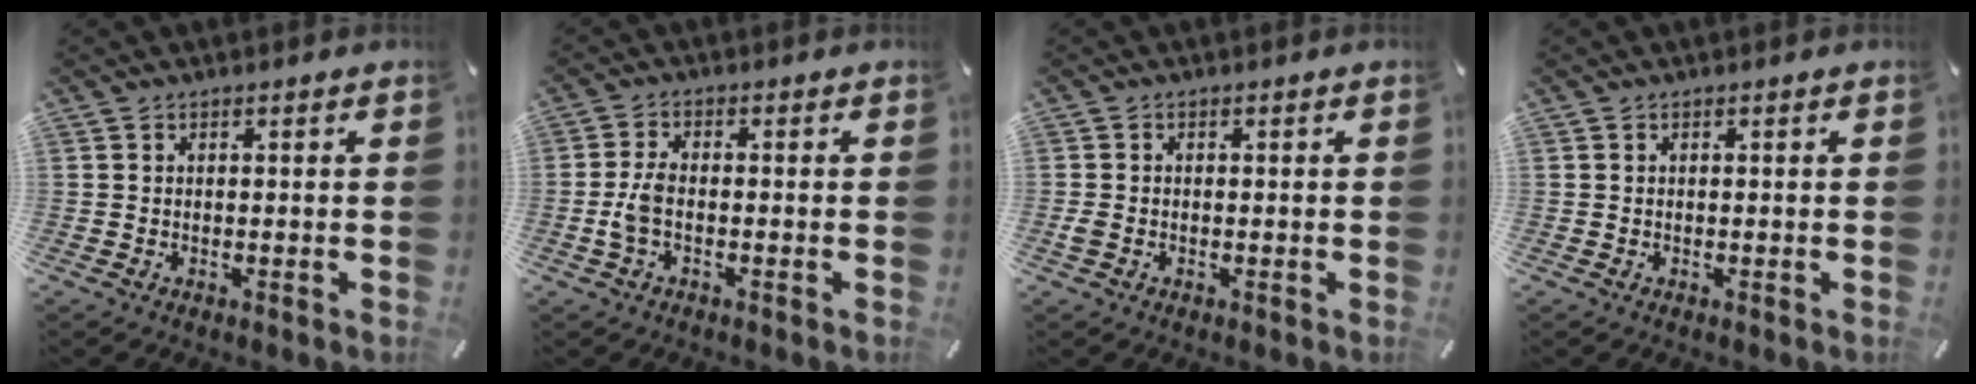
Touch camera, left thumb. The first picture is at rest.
{"total": 4.1, "force": [-1.0, 1.8, 3.5], "torque": [-0.080, 0.001, -0.023]}
{"total": 1.7, "force": [-0.6, 1.2, 1.1], "torque": [-0.025, 0.001, -0.012]}
{"total": 0.0}